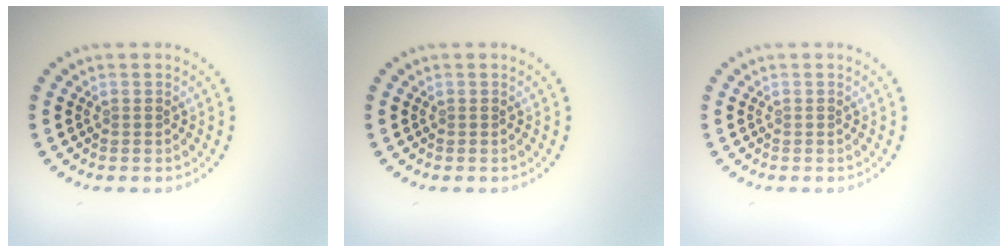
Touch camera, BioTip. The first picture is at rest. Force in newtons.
{"total": 0.0}
{"total": 0.0}